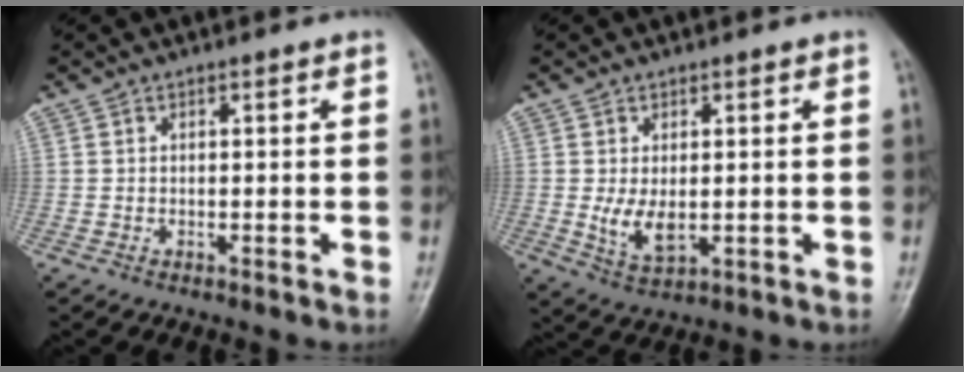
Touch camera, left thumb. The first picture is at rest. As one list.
[{"total": 5.2, "force": [0.0, 3.0, 4.3], "torque": [-0.076, -0.015, 0.009]}]